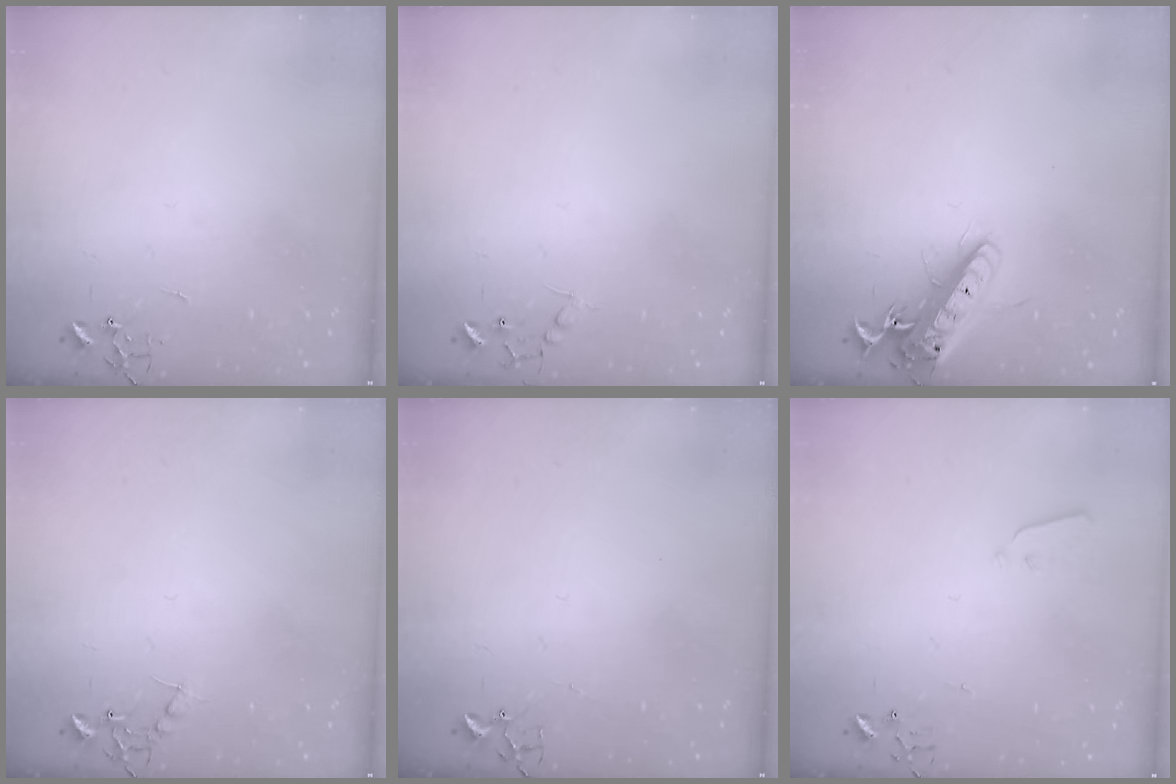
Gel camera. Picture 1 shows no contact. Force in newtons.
{"total": 6.7, "press": 6.7, "slide": 0.4}
{"total": 15.2, "press": 14.9, "slide": 3.0}
{"total": 6.8, "press": 6.8, "slide": 0.3}
{"total": 1.9, "press": 1.9, "slide": 0.2}
{"total": 2.9, "press": 2.9, "slide": 0.4}